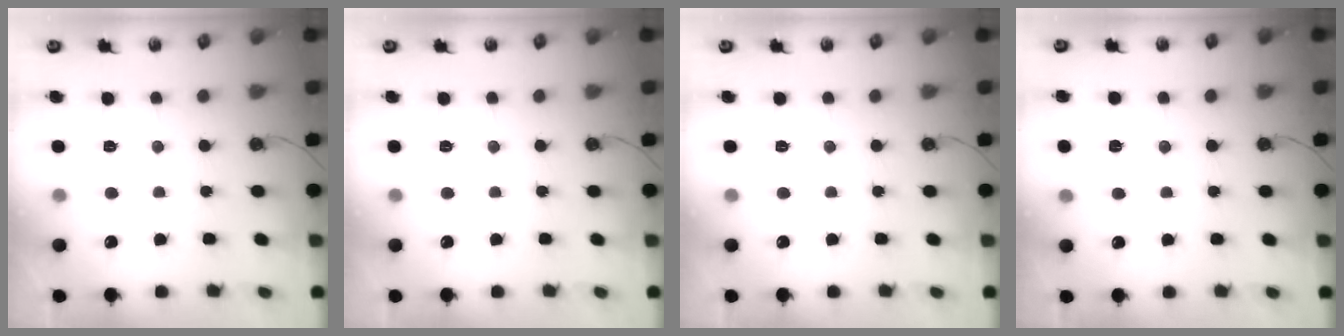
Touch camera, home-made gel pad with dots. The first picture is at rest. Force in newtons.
{"total": 0.0}
{"total": 0.0}
{"total": 3.1, "press": 2.0, "slide": 2.4}